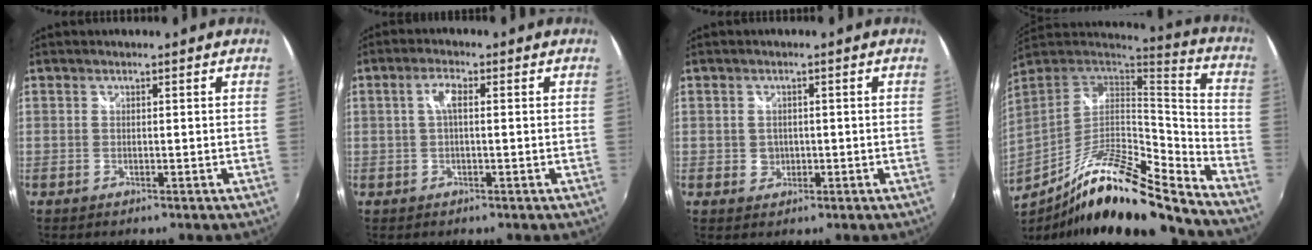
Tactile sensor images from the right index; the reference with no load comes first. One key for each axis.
{"total": 3.0, "fx": 0.3, "fy": 0.9, "fz": 2.8, "tx": -0.056, "ty": 0.007, "tz": 0.006}
{"total": 2.4, "fx": -0.2, "fy": 2.3, "fz": 0.8, "tx": -0.012, "ty": 0.001, "tz": -0.002}
{"total": 20.7, "fx": -15.1, "fy": 2.5, "fz": 13.8, "tx": -0.240, "ty": -0.021, "tz": -0.269}